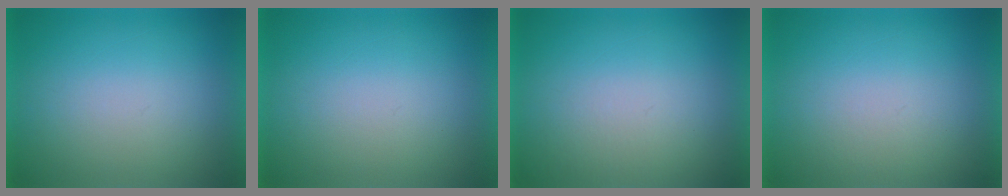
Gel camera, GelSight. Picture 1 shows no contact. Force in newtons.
{"total": 0.0}
{"total": 1.7}
{"total": 1.3}